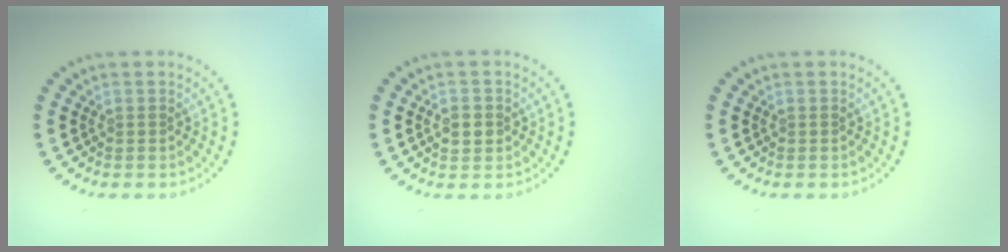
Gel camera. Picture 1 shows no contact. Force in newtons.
{"total": 2.2, "press": 2.2, "slide": 0.1}
{"total": 0.0}